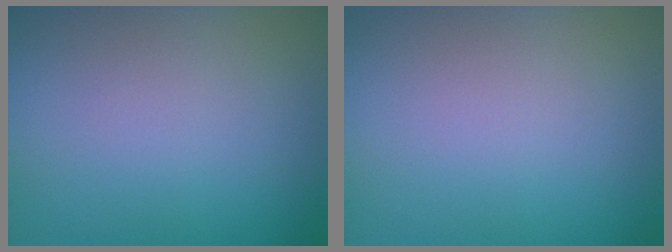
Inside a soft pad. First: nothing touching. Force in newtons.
{"total": 0.0}